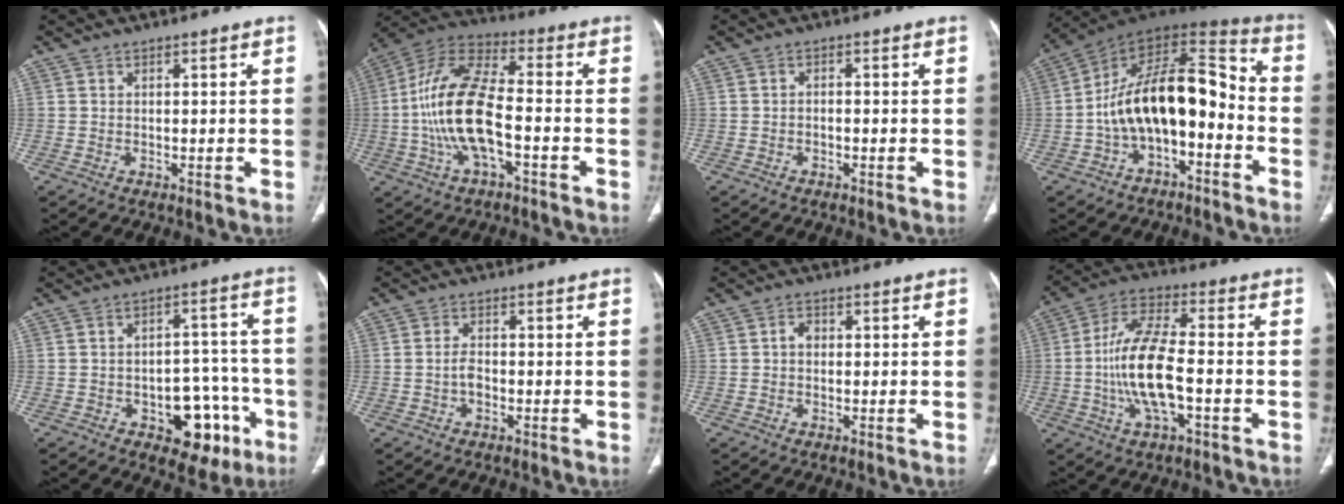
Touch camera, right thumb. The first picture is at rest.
{"total": 16.5, "force": [-3.2, 6.8, 14.7], "torque": [-0.299, 0.039, -0.063]}
{"total": 0.9, "force": [-0.5, 0.6, 0.5], "torque": [-0.006, 0.005, -0.010]}
{"total": 18.4, "force": [-4.1, 9.8, 15.0], "torque": [-0.223, 0.082, -0.070]}
{"total": 12.7, "force": [-5.6, 7.5, 8.6], "torque": [-0.069, 0.044, -0.066]}
{"total": 2.5, "force": [-0.7, 1.5, 1.9], "torque": [-0.034, 0.011, -0.015]}
{"total": 1.7, "force": [0.0, 1.3, 1.1], "torque": [-0.011, 0.008, -0.004]}
{"total": 14.3, "force": [-2.7, 5.4, 12.9], "torque": [-0.262, 0.026, -0.053]}